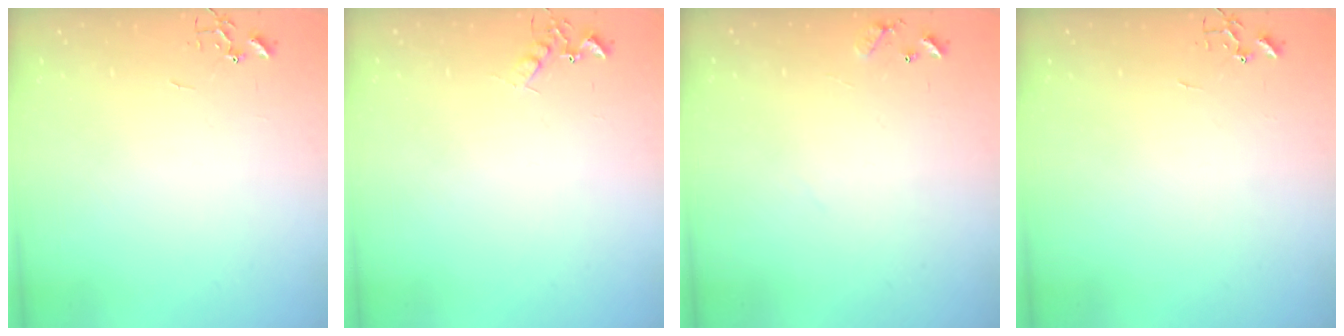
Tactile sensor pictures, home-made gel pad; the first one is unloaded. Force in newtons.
{"total": 5.8, "press": 5.7, "slide": 0.6}
{"total": 7.2, "press": 7.2, "slide": 0.5}
{"total": 0.0}